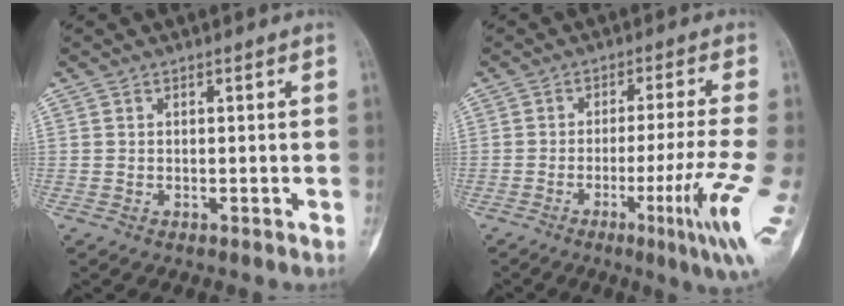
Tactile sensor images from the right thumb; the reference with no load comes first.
{"total": 12.3, "force": [-3.9, -0.3, 11.6], "torque": [-0.184, -0.010, -0.062]}